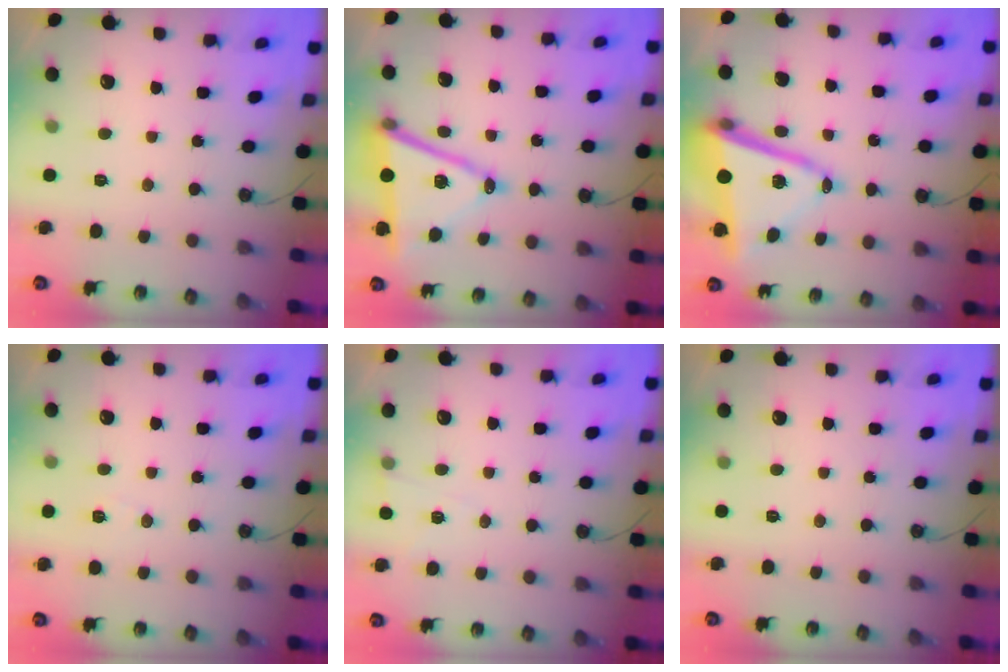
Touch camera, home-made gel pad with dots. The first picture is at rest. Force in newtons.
{"total": 15.1, "press": 14.6, "slide": 3.7}
{"total": 14.2, "press": 14.0, "slide": 2.5}
{"total": 4.9, "press": 4.3, "slide": 2.5}
{"total": 4.4, "press": 3.2, "slide": 3.0}
{"total": 0.0}